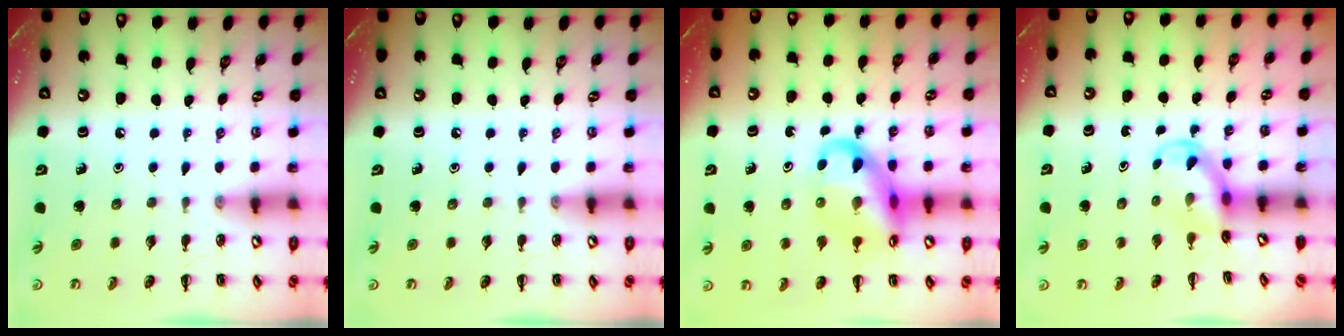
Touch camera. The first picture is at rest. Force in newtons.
{"total": 0.0}
{"total": 16.7, "press": 16.3, "slide": 3.4}
{"total": 3.7, "press": 3.5, "slide": 1.3}